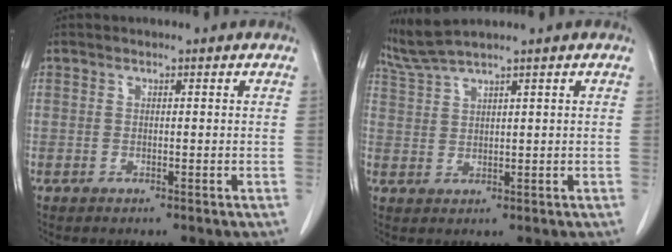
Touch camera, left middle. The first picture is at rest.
{"total": 4.0, "force": [3.5, -1.3, 1.2], "torque": [-0.041, 0.006, 0.083]}